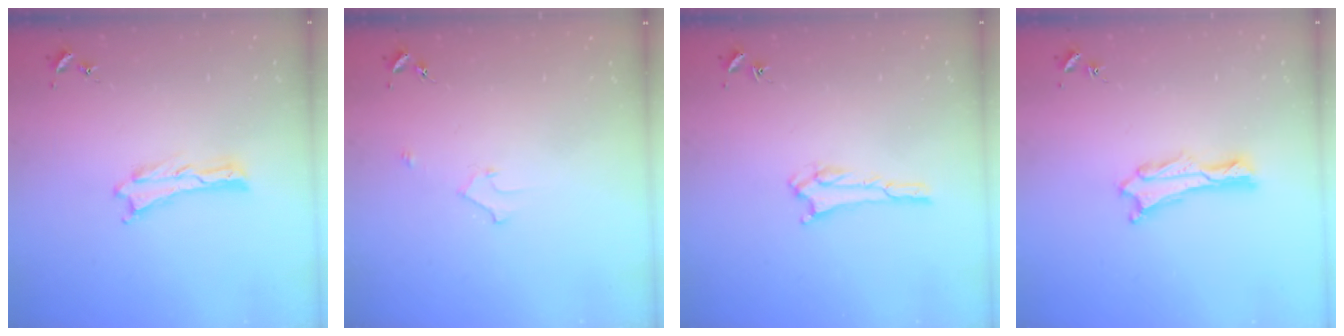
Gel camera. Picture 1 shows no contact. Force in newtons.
{"total": 2.2, "press": 2.2, "slide": 0.2}
{"total": 1.8, "press": 1.8, "slide": 0.2}
{"total": 0.8, "press": 0.7, "slide": 0.2}